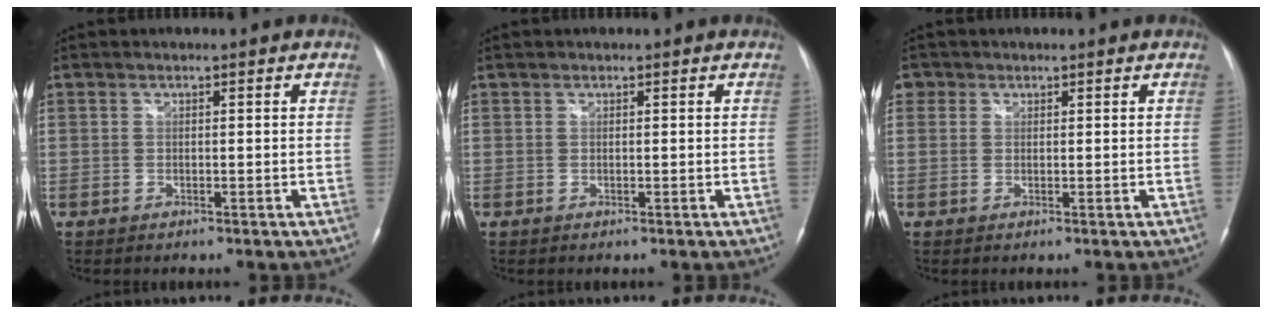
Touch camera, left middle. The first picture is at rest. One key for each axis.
{"total": 0.0}
{"total": 1.8, "fx": 0.8, "fy": 1.6, "fz": 0.3, "tx": 0.006, "ty": 0.006, "tz": 0.009}